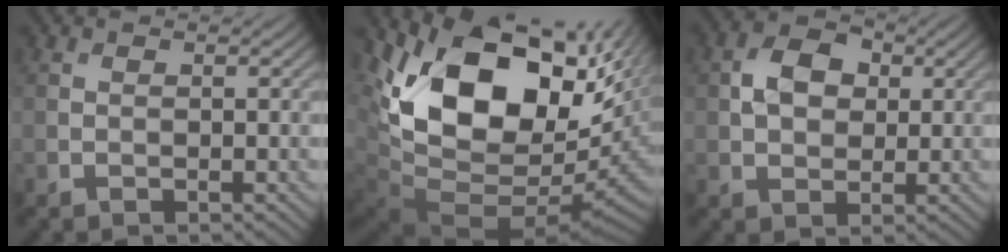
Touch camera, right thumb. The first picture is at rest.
{"total": 18.4, "force": [5.1, 11.5, 13.5], "torque": [-0.249, -0.017, 0.105]}
{"total": 5.3, "force": [1.1, 3.9, 3.4], "torque": [-0.069, 0.008, 0.013]}